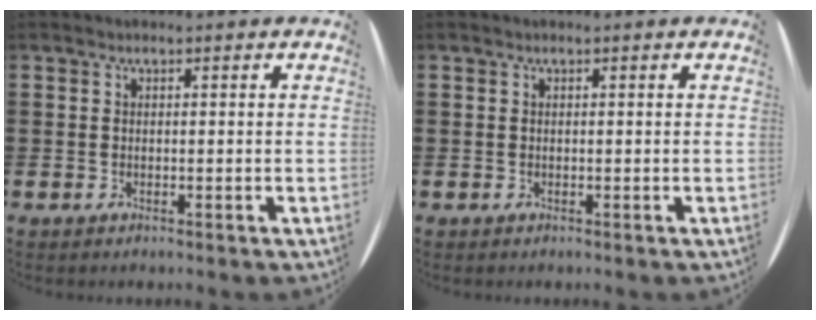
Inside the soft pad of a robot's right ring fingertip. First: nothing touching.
{"total": 0.0}